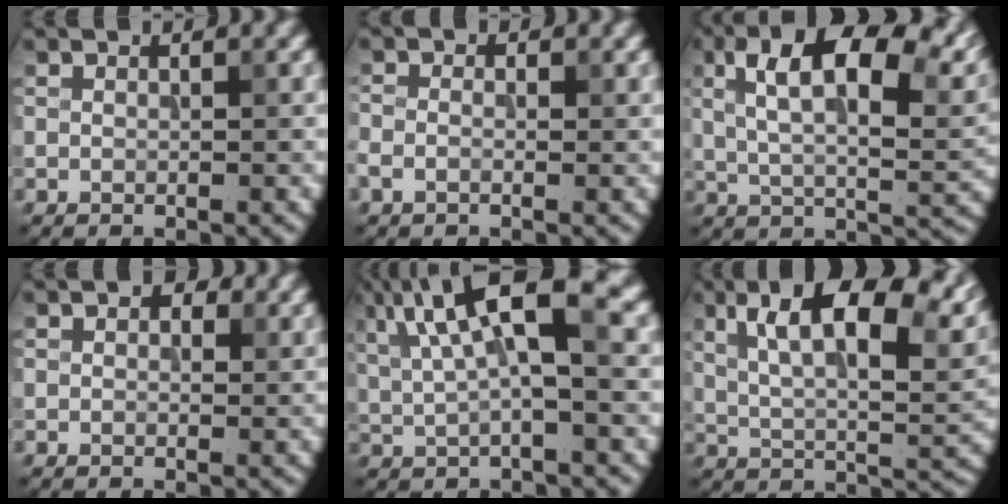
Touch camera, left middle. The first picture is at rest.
{"total": 1.6, "force": [-0.6, 1.1, 1.1], "torque": [-0.028, 0.001, -0.015]}
{"total": 12.0, "force": [4.7, 4.8, 10.0], "torque": [-0.166, 0.009, 0.077]}
{"total": 1.6, "force": [0.7, 1.0, 1.0], "torque": [-0.013, 0.002, 0.010]}
{"total": 8.6, "force": [2.8, 2.3, 7.7], "torque": [-0.149, 0.016, 0.050]}
{"total": 12.6, "force": [5.7, 4.1, 10.4], "torque": [-0.171, 0.010, 0.098]}